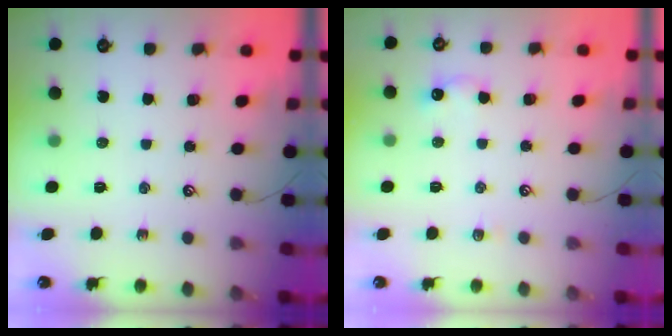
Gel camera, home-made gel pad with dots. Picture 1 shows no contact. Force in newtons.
{"total": 4.3, "press": 4.3, "slide": 0.6}